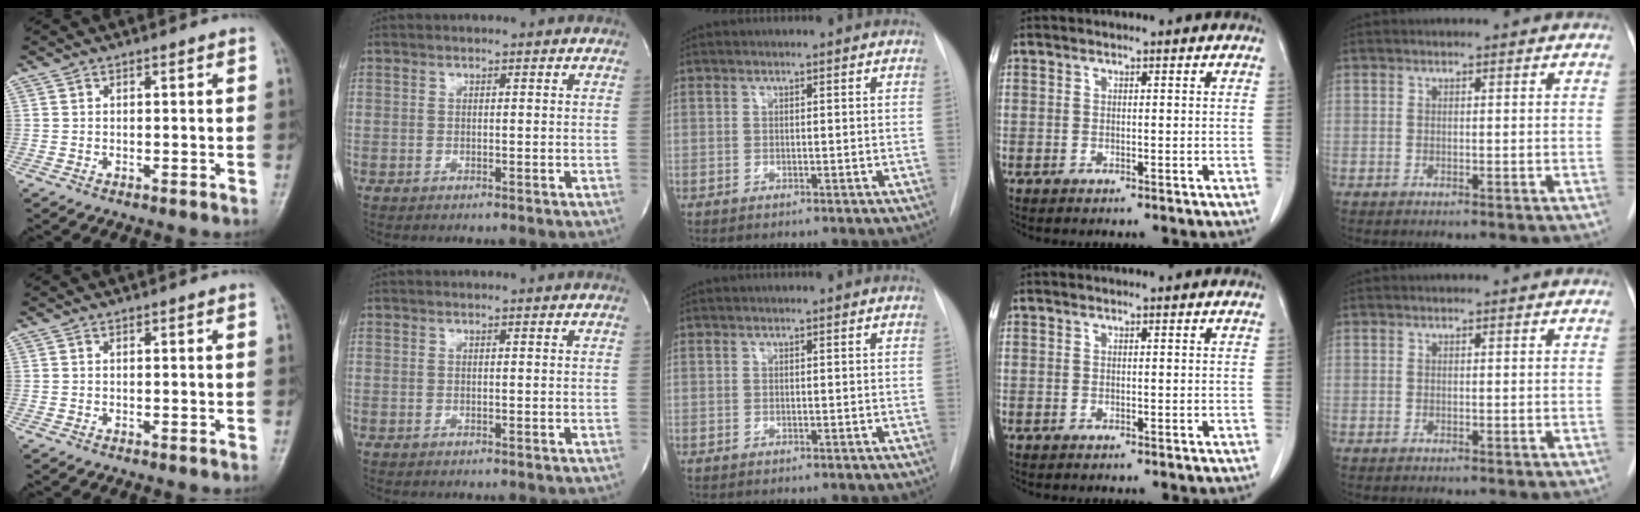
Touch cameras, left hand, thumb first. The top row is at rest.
{}